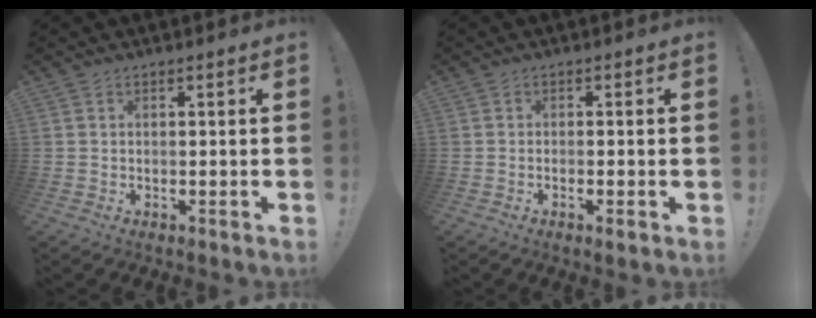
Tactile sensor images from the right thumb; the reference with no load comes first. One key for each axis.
{"total": 1.9, "fx": -0.7, "fy": 0.0, "fz": 1.8, "tx": -0.019, "ty": -0.005, "tz": -0.014}